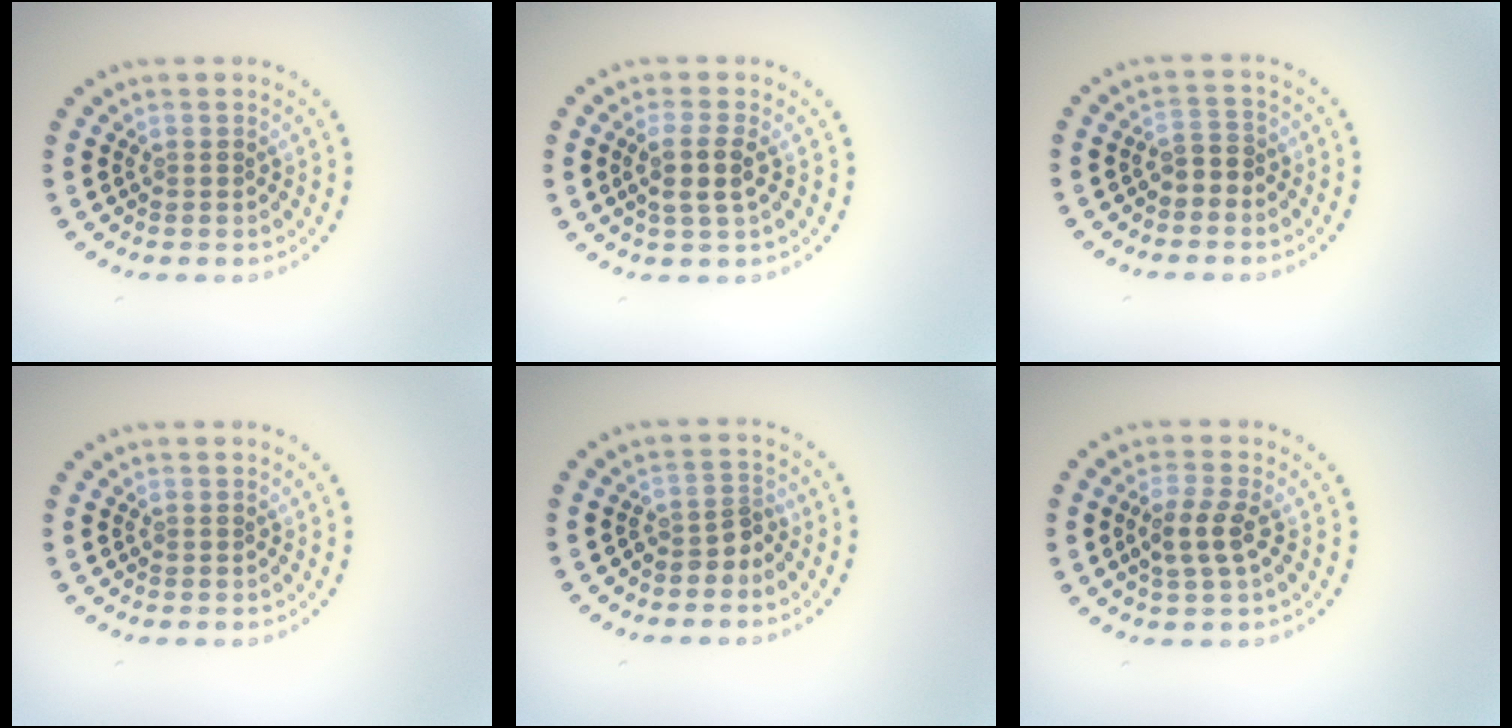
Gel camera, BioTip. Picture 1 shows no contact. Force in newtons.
{"total": 2.5, "press": 2.2, "slide": 1.1}
{"total": 1.9, "press": 1.7, "slide": 0.7}
{"total": 0.0}
{"total": 2.0, "press": 1.4, "slide": 1.4}
{"total": 2.7, "press": 2.5, "slide": 0.9}